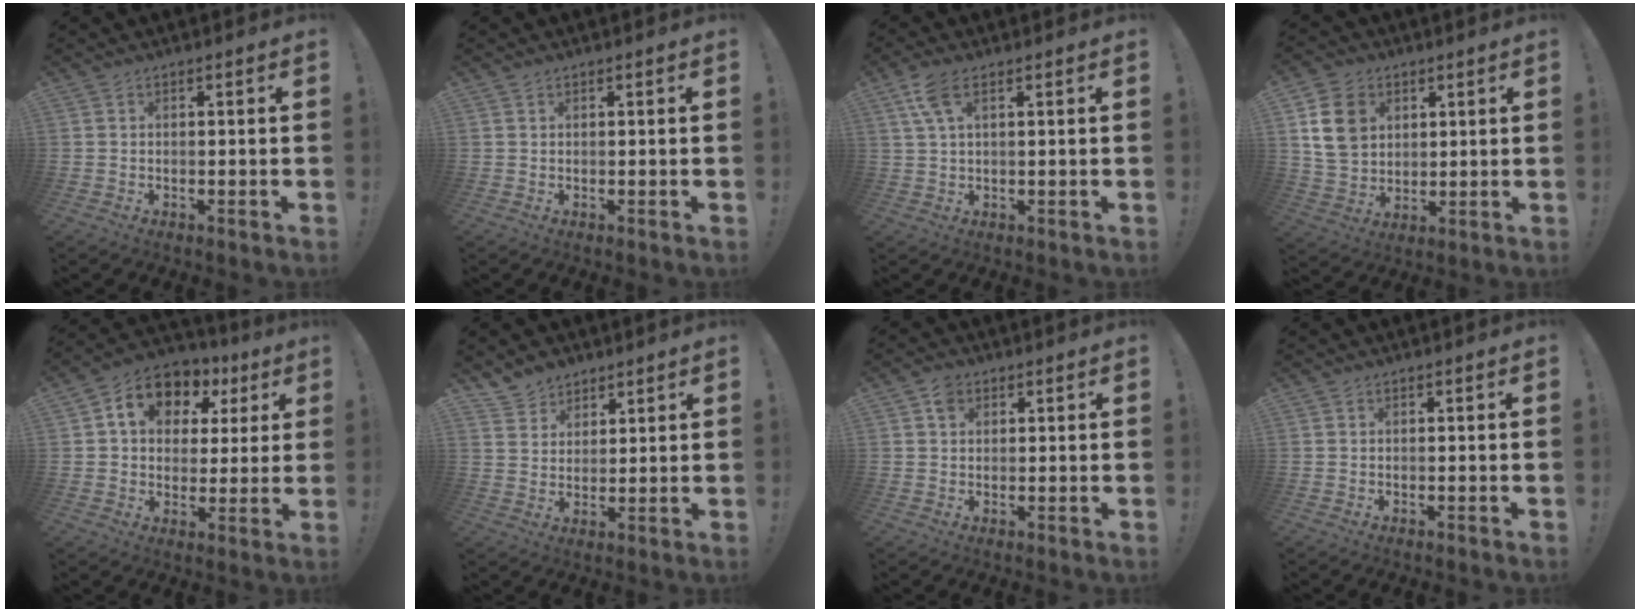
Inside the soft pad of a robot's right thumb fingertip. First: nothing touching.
{"total": 0.6, "force": [0.5, 0.3, 0.2], "torque": [-0.002, -0.001, 0.009]}
{"total": 6.0, "force": [2.8, 2.1, 4.9], "torque": [-0.095, 0.001, 0.053]}
{"total": 12.9, "force": [4.6, 10.1, 6.6], "torque": [-0.107, -0.008, 0.097]}
{"total": 12.3, "force": [4.8, 9.3, 6.6], "torque": [-0.109, -0.015, 0.090]}
{"total": 6.5, "force": [5.1, 4.1, 0.5], "torque": [-0.019, -0.035, 0.102]}
{"total": 3.3, "force": [1.6, 2.4, 1.6], "torque": [-0.024, 0.001, 0.029]}
{"total": 0.0}